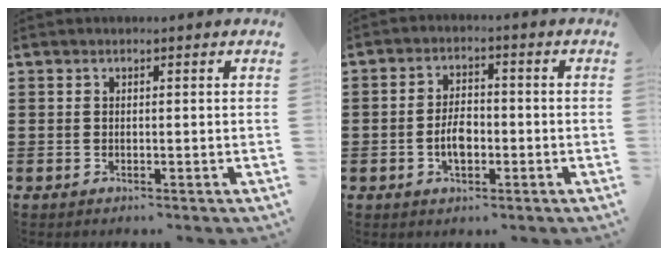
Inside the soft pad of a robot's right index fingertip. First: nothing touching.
{"total": 4.3, "force": [-1.1, 2.4, 3.4], "torque": [-0.060, 0.002, -0.024]}